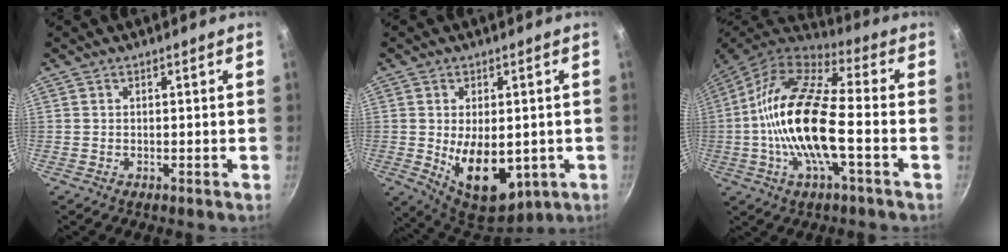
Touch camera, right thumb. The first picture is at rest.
{"total": 13.6, "force": [-1.8, 8.1, 10.8], "torque": [-0.136, -0.018, -0.003]}
{"total": 19.5, "force": [-2.6, 7.0, 18.0], "torque": [-0.347, 0.034, -0.068]}